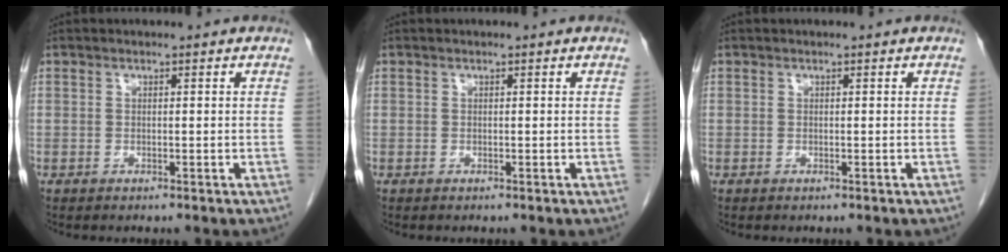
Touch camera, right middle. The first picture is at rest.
{"total": 0.0}
{"total": 0.0}